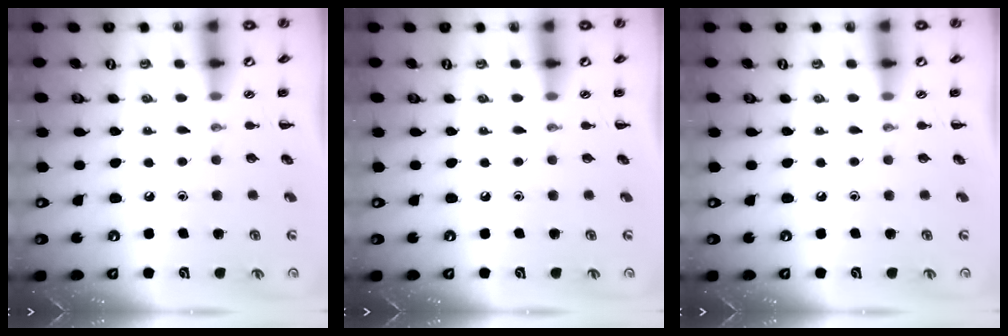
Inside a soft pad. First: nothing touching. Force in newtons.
{"total": 0.0}
{"total": 0.0}